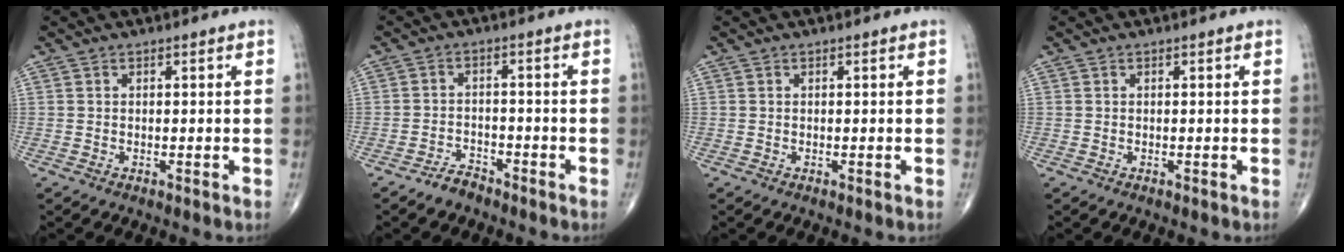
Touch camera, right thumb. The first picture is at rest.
{"total": 3.2, "force": [-2.8, 1.4, 0.7], "torque": [-0.009, 0.016, -0.050]}
{"total": 0.0}
{"total": 0.0}